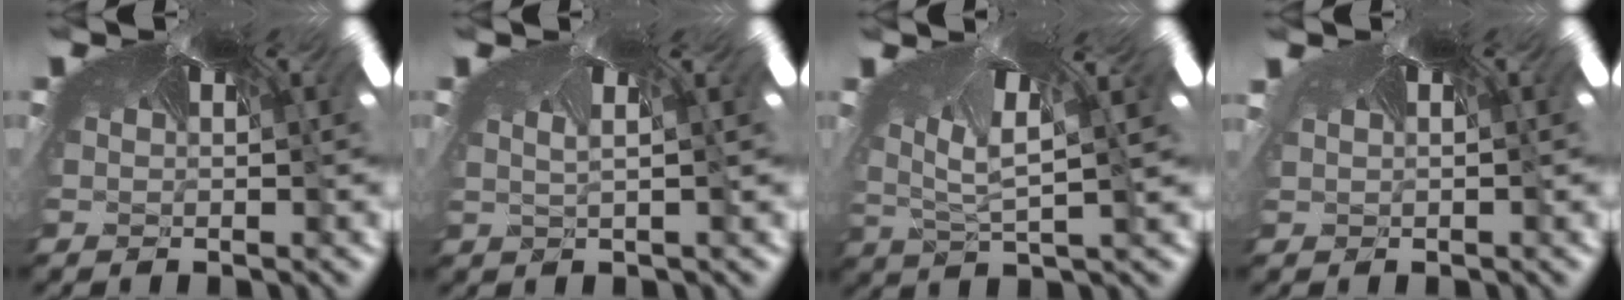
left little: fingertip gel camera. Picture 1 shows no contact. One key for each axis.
{"total": 2.4, "fx": -2.3, "fy": 0.2, "fz": 0.7, "tx": -0.020, "ty": -0.032, "tz": -0.017}
{"total": 3.4, "fx": -3.3, "fy": -0.4, "fz": -0.4, "tx": -0.033, "ty": -0.068, "tz": -0.025}
{"total": 0.8, "fx": -0.5, "fy": -0.2, "fz": -0.5, "tx": 0.005, "ty": -0.015, "tz": -0.001}